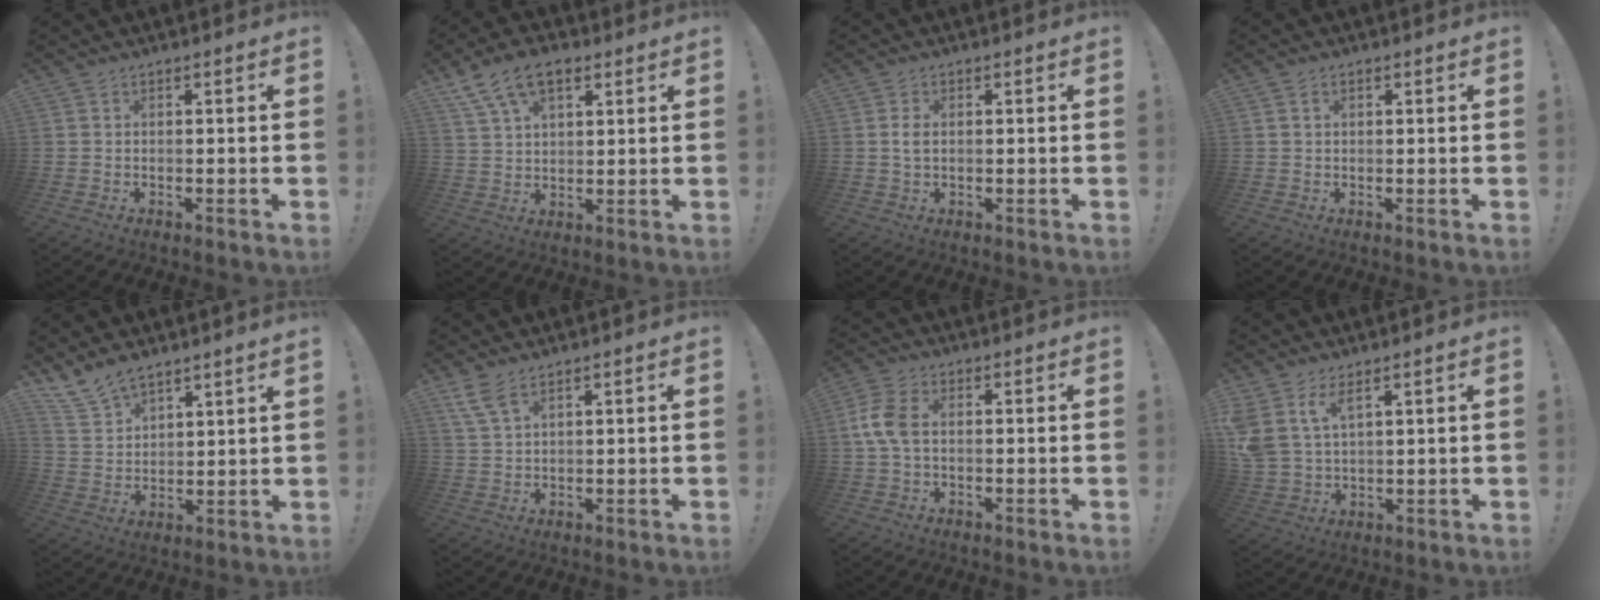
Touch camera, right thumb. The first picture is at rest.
{"total": 11.1, "force": [6.2, 6.3, 6.7], "torque": [-0.121, -0.014, 0.121]}
{"total": 2.5, "force": [0.2, 1.4, 2.1], "torque": [-0.042, -0.001, 0.000]}
{"total": 1.3, "force": [0.6, 0.9, 0.7], "torque": [-0.007, 0.001, 0.009]}
{"total": 8.7, "force": [7.9, 2.7, 2.4], "torque": [-0.056, -0.055, 0.156]}
{"total": 5.5, "force": [3.7, 2.1, 3.5], "torque": [-0.067, -0.014, 0.071]}
{"total": 7.3, "force": [0.0, 4.2, 6.0], "torque": [-0.130, 0.005, 0.004]}
{"total": 7.3, "force": [4.4, 3.4, 4.7], "torque": [-0.103, -0.017, 0.088]}